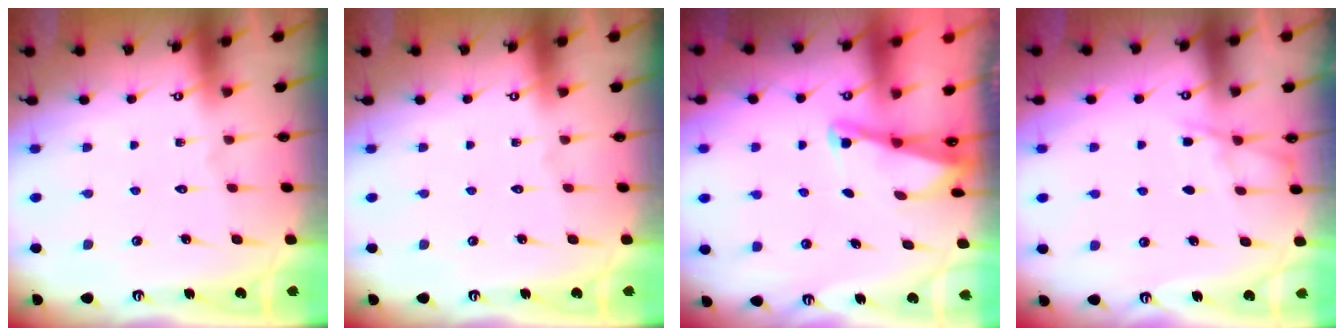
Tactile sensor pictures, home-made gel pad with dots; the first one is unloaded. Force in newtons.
{"total": 0.0}
{"total": 2.0, "press": 2.0, "slide": 0.3}
{"total": 3.8, "press": 3.7, "slide": 0.6}